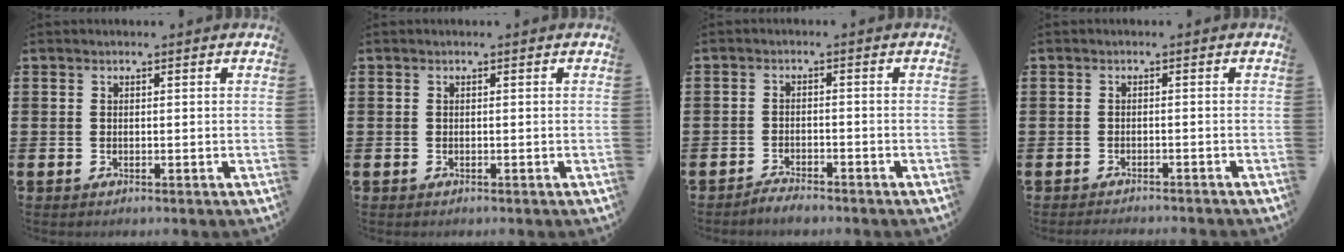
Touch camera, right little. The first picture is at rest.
{"total": 0.0}
{"total": 1.8, "force": [-1.7, 0.2, 0.1], "torque": [-0.007, 0.003, -0.035]}
{"total": 1.1, "force": [-1.1, -0.1, 0.0], "torque": [-0.002, 0.000, -0.022]}